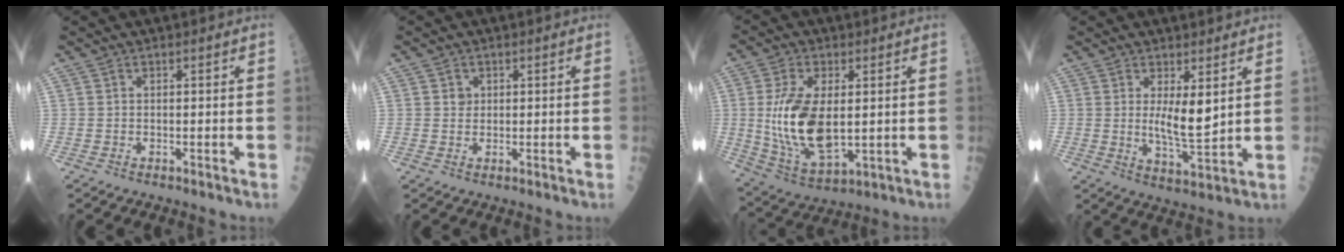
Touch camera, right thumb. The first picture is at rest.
{"total": 1.8, "force": [0.5, 1.6, 0.6], "torque": [0.001, -0.001, 0.009]}
{"total": 16.0, "force": [0.7, 7.9, 13.9], "torque": [-0.273, -0.019, 0.028]}
{"total": 6.5, "force": [1.8, 1.8, 6.0], "torque": [-0.100, -0.027, 0.040]}